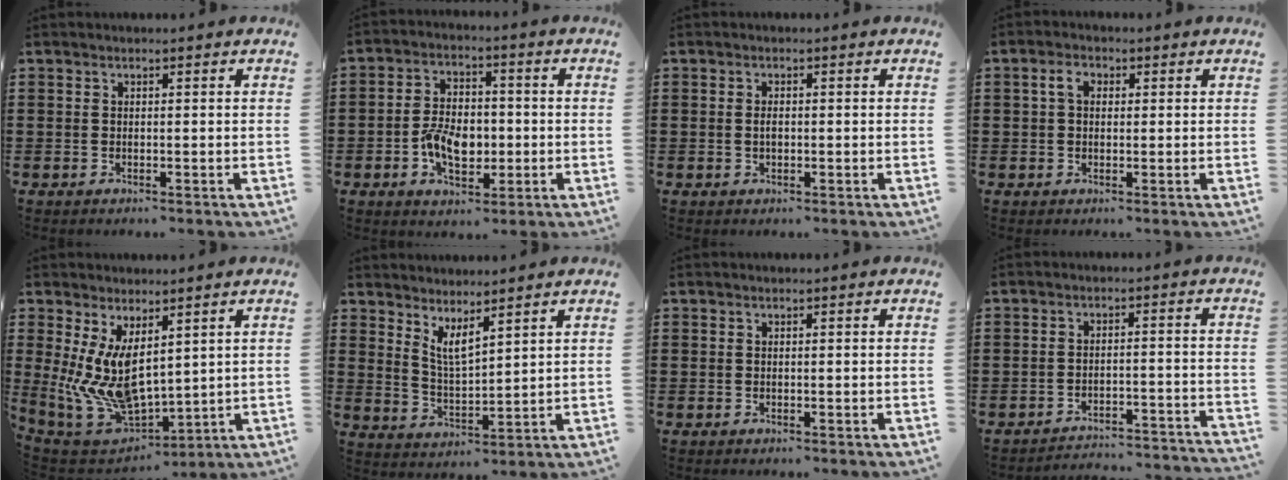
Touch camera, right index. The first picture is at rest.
{"total": 7.1, "force": [-1.7, 4.4, 5.3], "torque": [-0.098, 0.000, -0.037]}
{"total": 1.6, "force": [0.0, 0.8, 1.4], "torque": [-0.029, 0.004, -0.001]}
{"total": 2.6, "force": [0.5, 1.7, 1.9], "torque": [-0.041, 0.011, 0.008]}
{"total": 10.6, "force": [2.6, 5.8, 8.5], "torque": [-0.203, -0.036, 0.052]}
{"total": 4.1, "force": [3.2, 0.7, 2.4], "torque": [-0.056, -0.009, 0.059]}
{"total": 0.0}
{"total": 3.5, "force": [-3.4, 0.2, 0.8], "torque": [-0.021, 0.000, -0.073]}